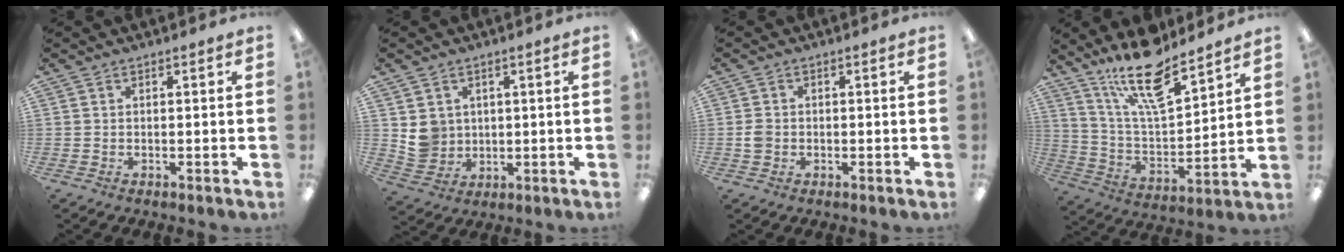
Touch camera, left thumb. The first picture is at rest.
{"total": 6.0, "force": [2.0, 5.6, 0.8], "torque": [-0.012, -0.002, 0.042]}
{"total": 2.4, "force": [-0.4, 2.1, 1.1], "torque": [-0.019, 0.005, -0.007]}
{"total": 17.5, "force": [13.3, 5.3, 10.0], "torque": [-0.181, -0.079, 0.227]}